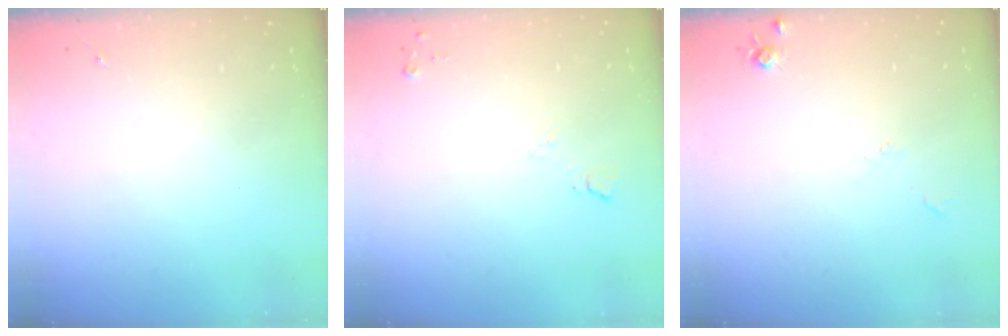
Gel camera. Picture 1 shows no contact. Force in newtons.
{"total": 5.7, "press": 5.6, "slide": 0.7}
{"total": 5.4, "press": 5.4, "slide": 0.6}